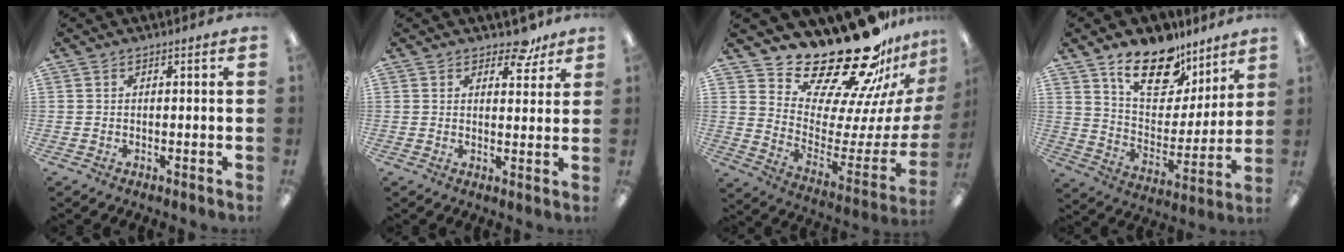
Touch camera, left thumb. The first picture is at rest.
{"total": 6.9, "force": [5.1, 3.5, 3.2], "torque": [-0.026, -0.025, 0.085]}
{"total": 26.6, "force": [22.7, 8.6, 10.8], "torque": [-0.162, -0.183, 0.397]}
{"total": 17.1, "force": [12.3, 9.0, 7.9], "torque": [-0.126, -0.077, 0.219]}